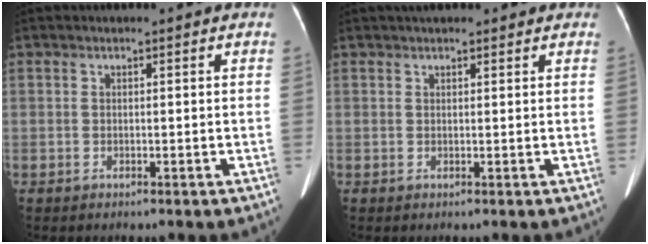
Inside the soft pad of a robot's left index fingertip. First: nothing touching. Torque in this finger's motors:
{"motor_torque": [0.31, -0.33, 0.05, 0.03]}